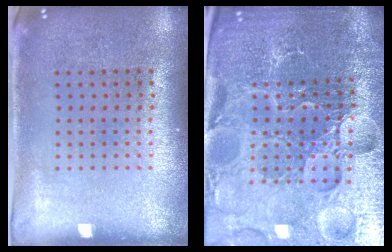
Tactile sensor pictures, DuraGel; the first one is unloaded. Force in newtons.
{"total": 5.5, "press": 5.1, "slide": 1.9}